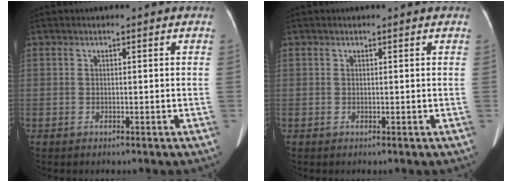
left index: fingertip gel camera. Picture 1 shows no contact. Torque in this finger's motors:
{"motor_torque": [0.08, 0.04, -0.11, 0.00]}